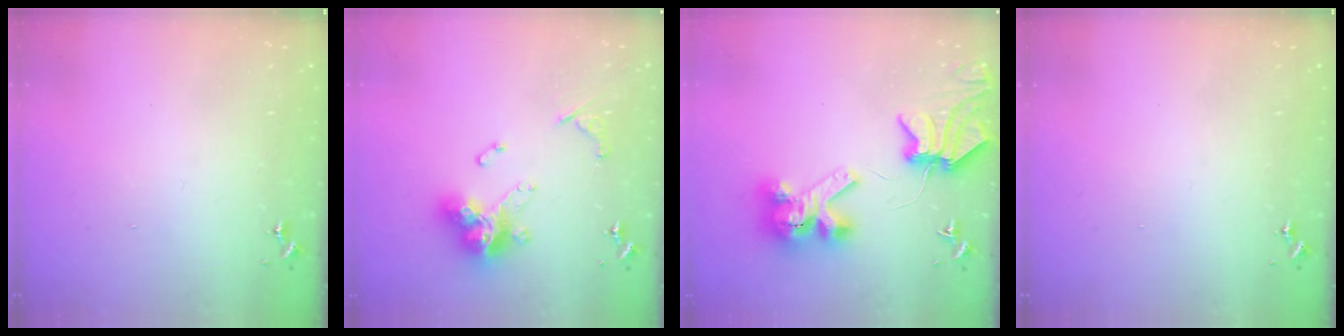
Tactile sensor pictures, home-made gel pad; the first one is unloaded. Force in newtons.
{"total": 16.0, "press": 16.0, "slide": 1.4}
{"total": 10.2, "press": 10.1, "slide": 1.5}
{"total": 0.0}